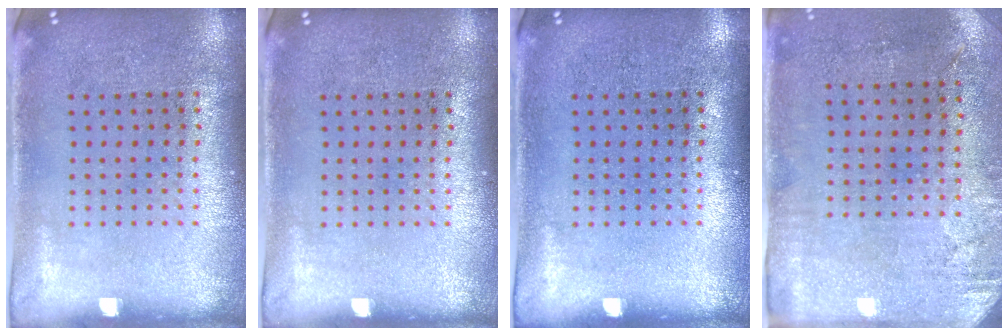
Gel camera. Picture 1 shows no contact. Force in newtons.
{"total": 0.0}
{"total": 0.0}
{"total": 2.9, "press": 2.4, "slide": 1.7}